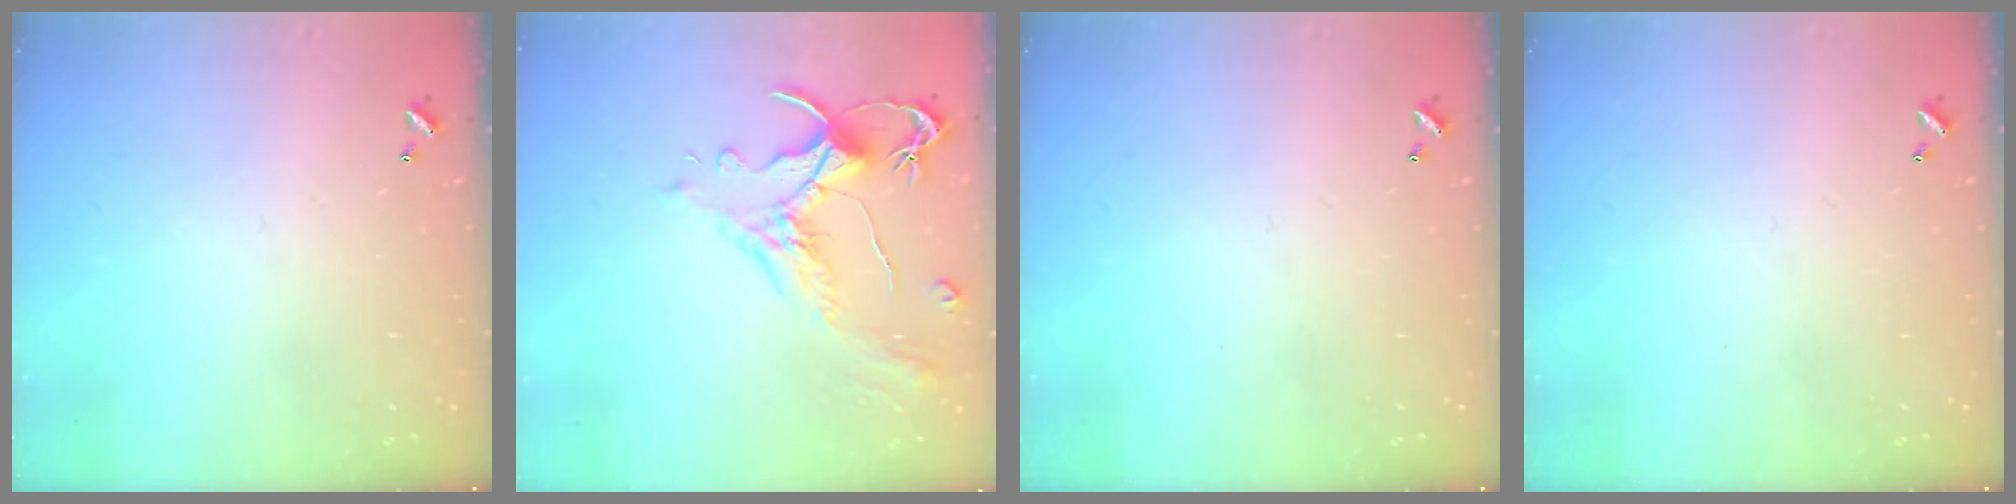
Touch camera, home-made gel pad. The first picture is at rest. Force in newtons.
{"total": 1.5, "press": 1.0, "slide": 1.1}
{"total": 0.0}
{"total": 0.0}